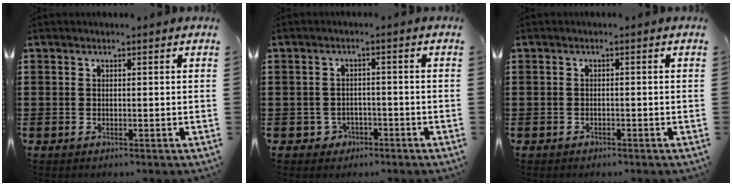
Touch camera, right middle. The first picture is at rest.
{"total": 2.7, "force": [-2.0, 1.7, 0.6], "torque": [-0.018, 0.003, -0.044]}
{"total": 0.7, "force": [-0.6, 0.3, 0.0], "torque": [-0.002, 0.002, -0.014]}